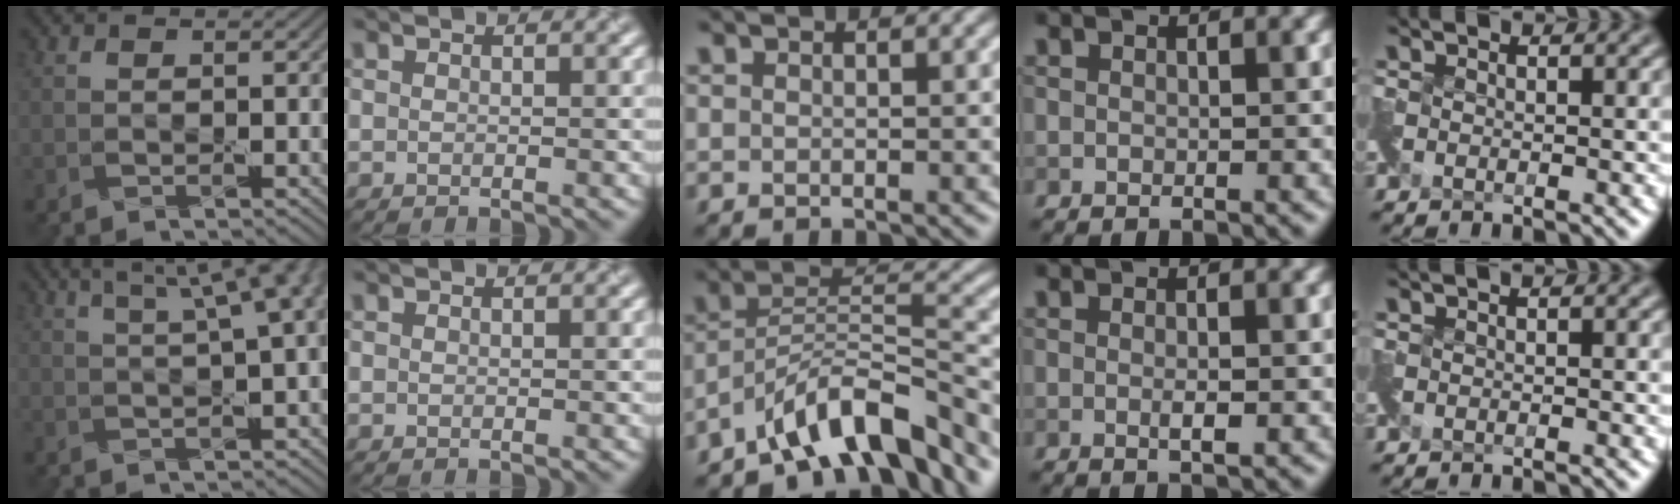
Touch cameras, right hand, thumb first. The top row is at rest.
{"thumb": {"total": 12.0, "force": [4.7, 4.1, 10.3], "torque": [-0.117, 0.059, 0.044]}, "middle": {"total": 9.7, "force": [-7.0, 3.0, 6.0], "torque": [-0.086, 0.010, -0.131]}, "ring": {"total": 1.1, "force": [-0.1, 0.2, 1.1], "torque": [-0.021, -0.003, -0.002]}, "little": {"total": 0.6, "force": [-0.5, 0.1, 0.3], "torque": [-0.007, -0.013, -0.011]}}